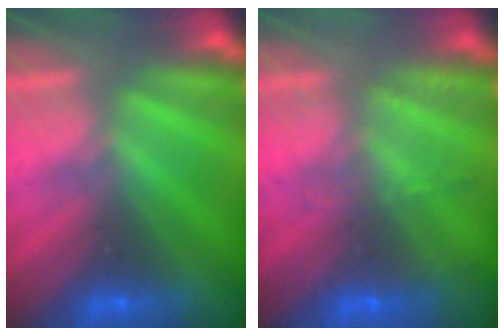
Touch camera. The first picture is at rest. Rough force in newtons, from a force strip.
{"total": 2.0}